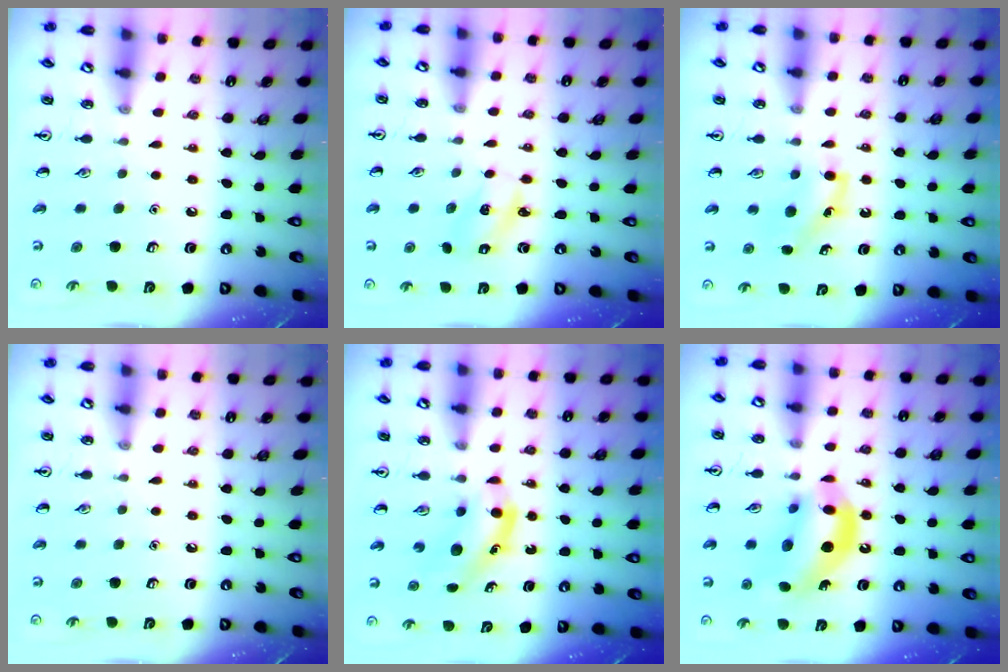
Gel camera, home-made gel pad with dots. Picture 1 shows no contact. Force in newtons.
{"total": 2.2, "press": 2.1, "slide": 0.5}
{"total": 5.2, "press": 5.0, "slide": 1.2}
{"total": 0.0}
{"total": 4.3, "press": 4.1, "slide": 1.2}
{"total": 13.6, "press": 13.0, "slide": 4.3}